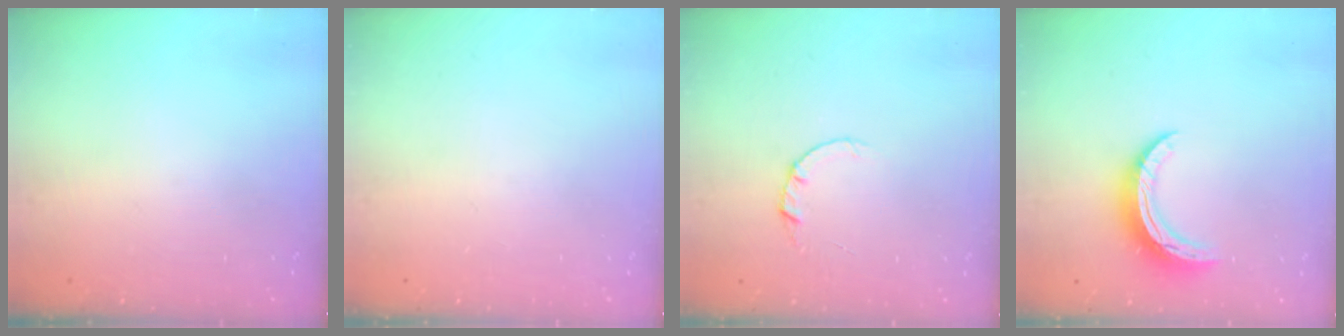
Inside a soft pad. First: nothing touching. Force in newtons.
{"total": 0.0}
{"total": 2.0, "press": 2.0, "slide": 0.2}
{"total": 10.1, "press": 10.1, "slide": 0.1}